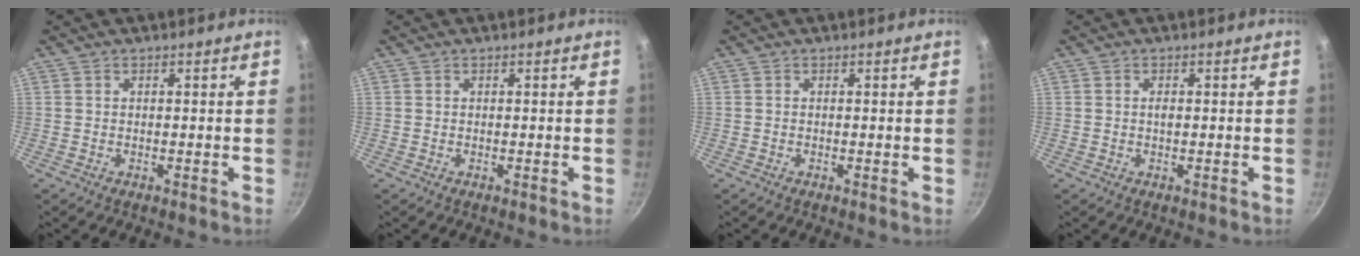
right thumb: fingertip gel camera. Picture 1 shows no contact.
{"total": 0.0}
{"total": 0.0}
{"total": 1.0, "force": [0.1, 0.5, 0.9], "torque": [-0.013, 0.001, 0.001]}